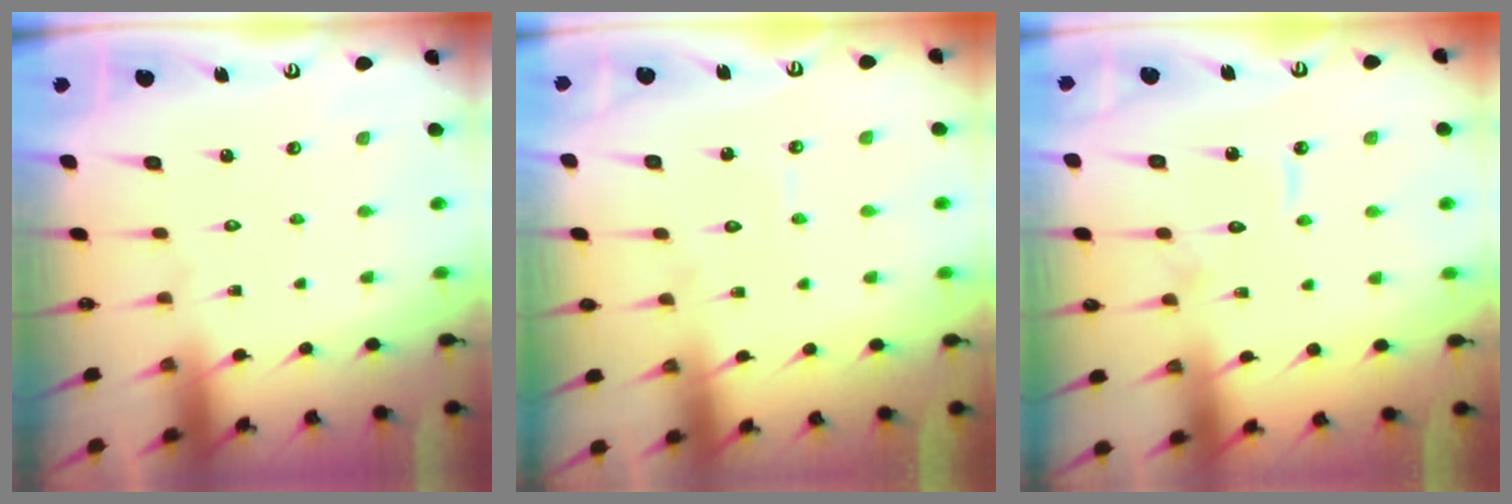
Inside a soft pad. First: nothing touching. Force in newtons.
{"total": 3.3, "press": 3.3, "slide": 0.1}
{"total": 7.0, "press": 7.0, "slide": 0.6}